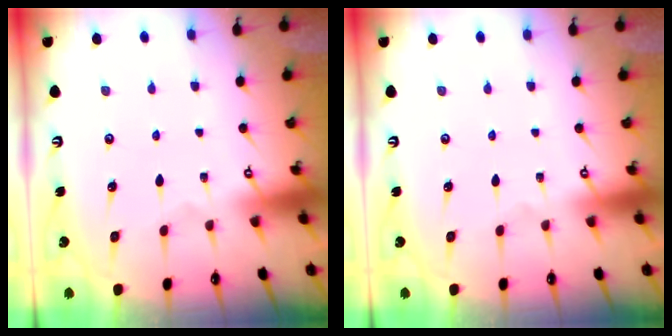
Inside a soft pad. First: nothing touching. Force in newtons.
{"total": 0.0}